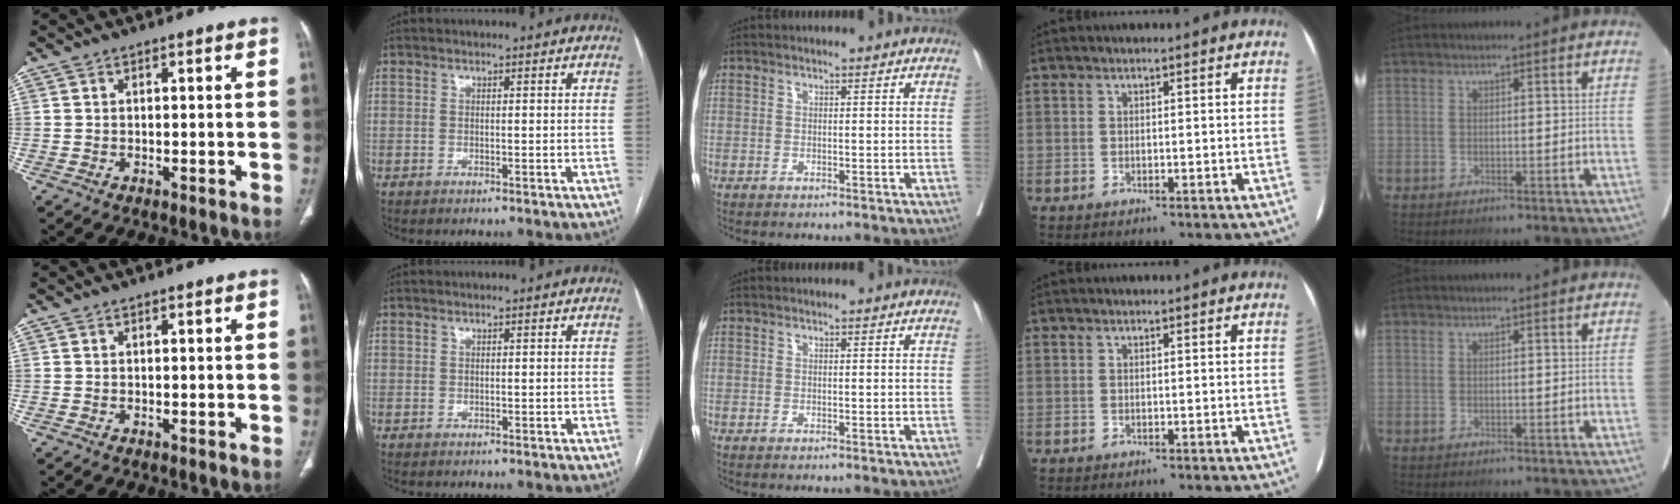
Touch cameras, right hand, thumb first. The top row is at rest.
{}